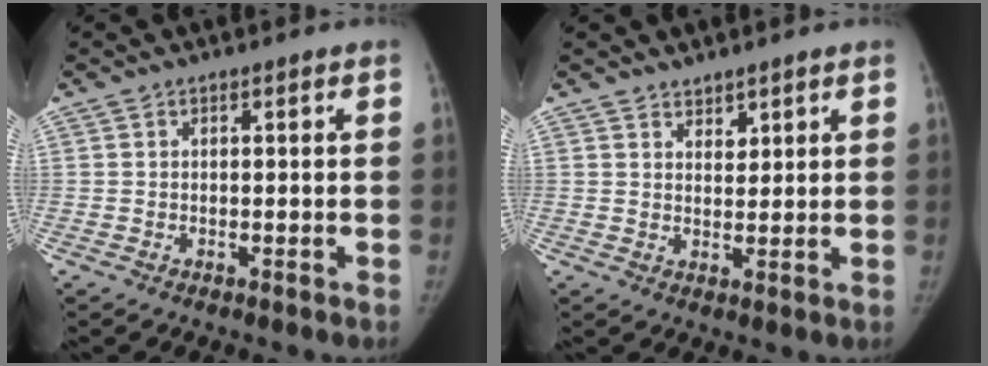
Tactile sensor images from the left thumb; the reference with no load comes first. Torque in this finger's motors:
{"motor_torque": [-0.16, 0.01, -0.25, 0.12, -0.06]}